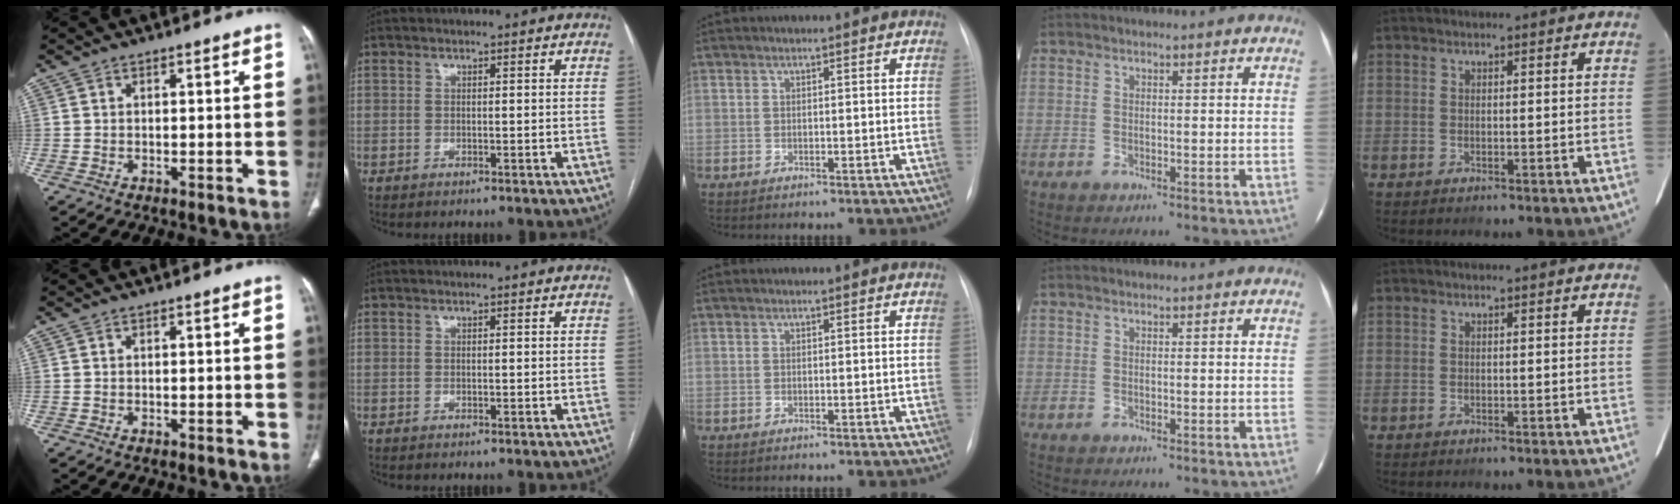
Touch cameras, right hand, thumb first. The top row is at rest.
{}